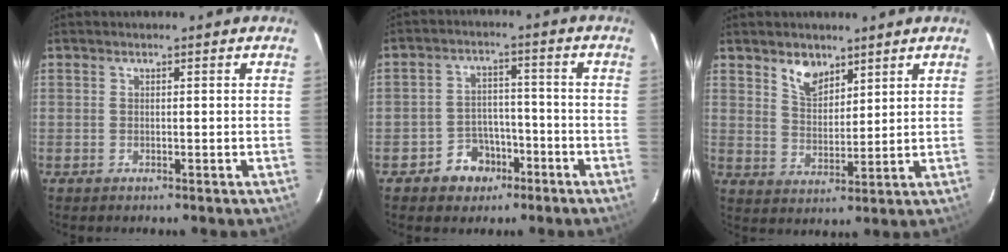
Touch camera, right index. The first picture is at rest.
{"total": 6.8, "force": [-4.0, 5.3, 1.5], "torque": [-0.043, 0.020, -0.053]}
{"total": 6.0, "force": [4.3, 3.2, 2.7], "torque": [-0.041, 0.004, 0.083]}